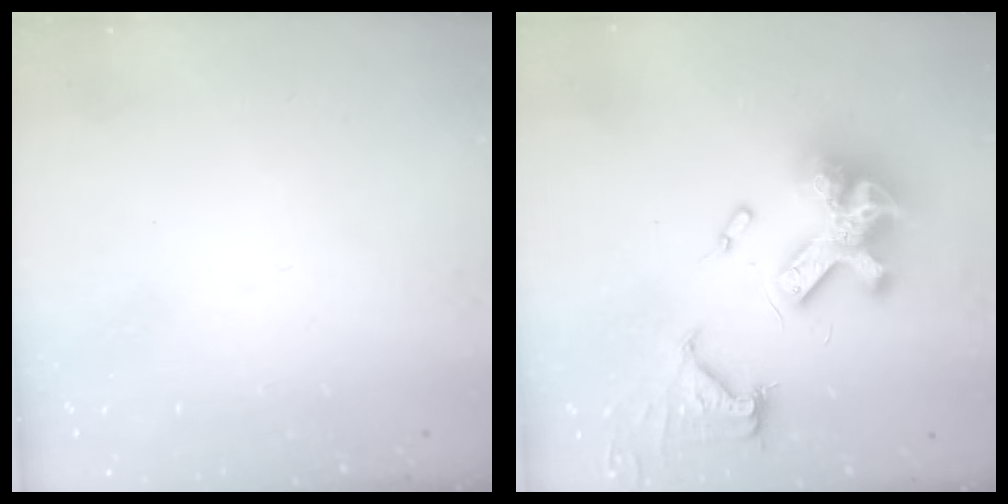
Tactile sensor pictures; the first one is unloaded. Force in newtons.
{"total": 20.4, "press": 20.3, "slide": 2.1}